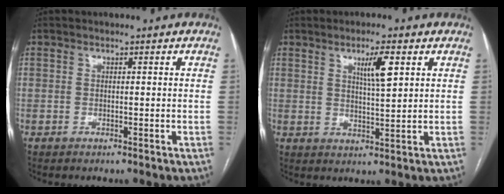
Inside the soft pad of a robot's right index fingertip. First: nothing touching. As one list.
[{"total": 5.1, "force": [2.3, 0.5, 4.5], "torque": [-0.076, -0.002, 0.040]}]